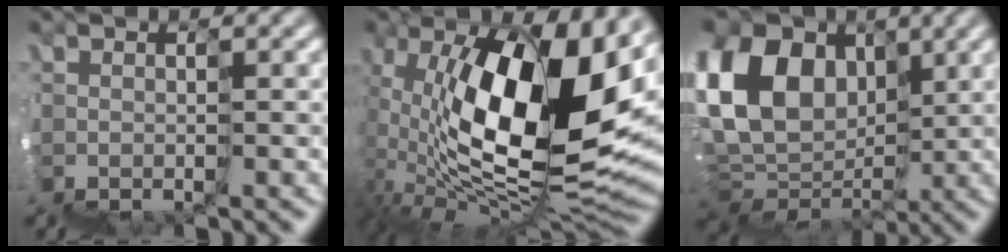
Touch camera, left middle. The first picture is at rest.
{"total": 11.2, "force": [3.2, 4.0, 10.0], "torque": [-0.166, 0.022, 0.046]}
{"total": 10.0, "force": [4.3, 6.8, 6.0], "torque": [-0.105, 0.046, 0.075]}